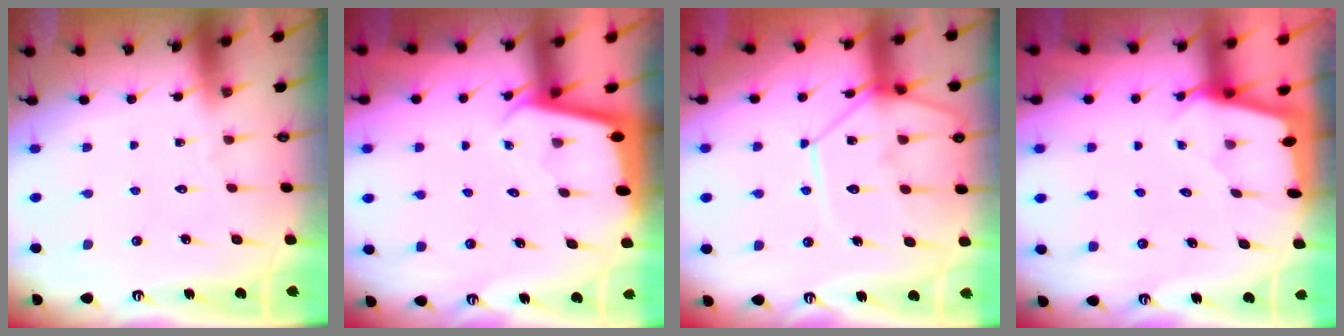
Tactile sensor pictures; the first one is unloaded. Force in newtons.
{"total": 2.0, "press": 2.0, "slide": 0.1}
{"total": 12.2, "press": 12.2, "slide": 0.9}
{"total": 1.8, "press": 1.8, "slide": 0.1}